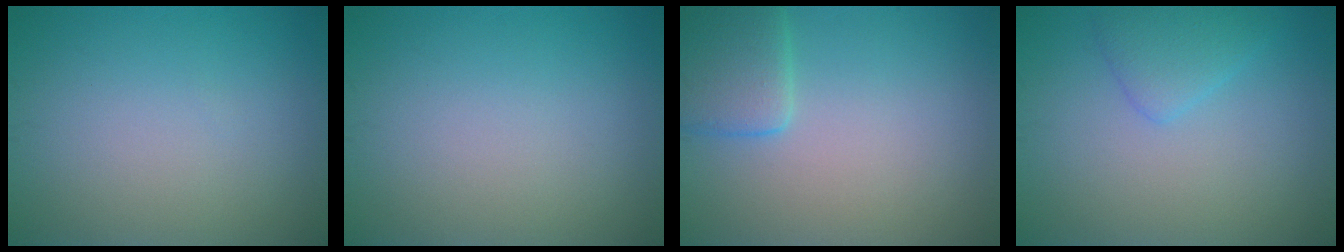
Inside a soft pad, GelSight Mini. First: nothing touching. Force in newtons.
{"total": 0.0}
{"total": 3.4, "press": 3.3, "slide": 0.2}
{"total": 2.2, "press": 2.2, "slide": 0.1}